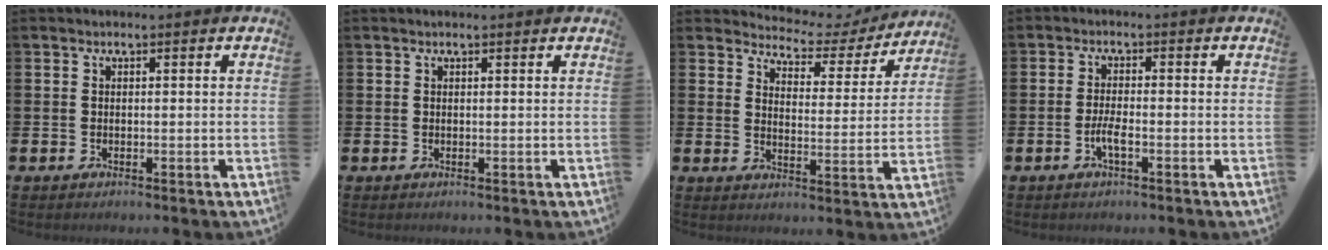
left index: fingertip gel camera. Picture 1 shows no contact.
{"total": 0.0}
{"total": 3.8, "force": [3.5, 1.6, 0.2], "torque": [-0.026, -0.036, 0.050]}
{"total": 2.4, "force": [-1.1, 0.5, 2.1], "torque": [-0.037, 0.002, -0.020]}